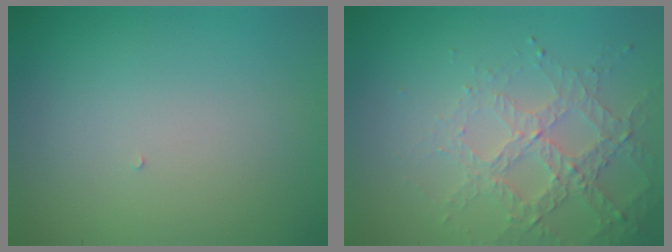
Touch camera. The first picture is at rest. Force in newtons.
{"total": 3.1, "press": 3.1, "slide": 0.7}